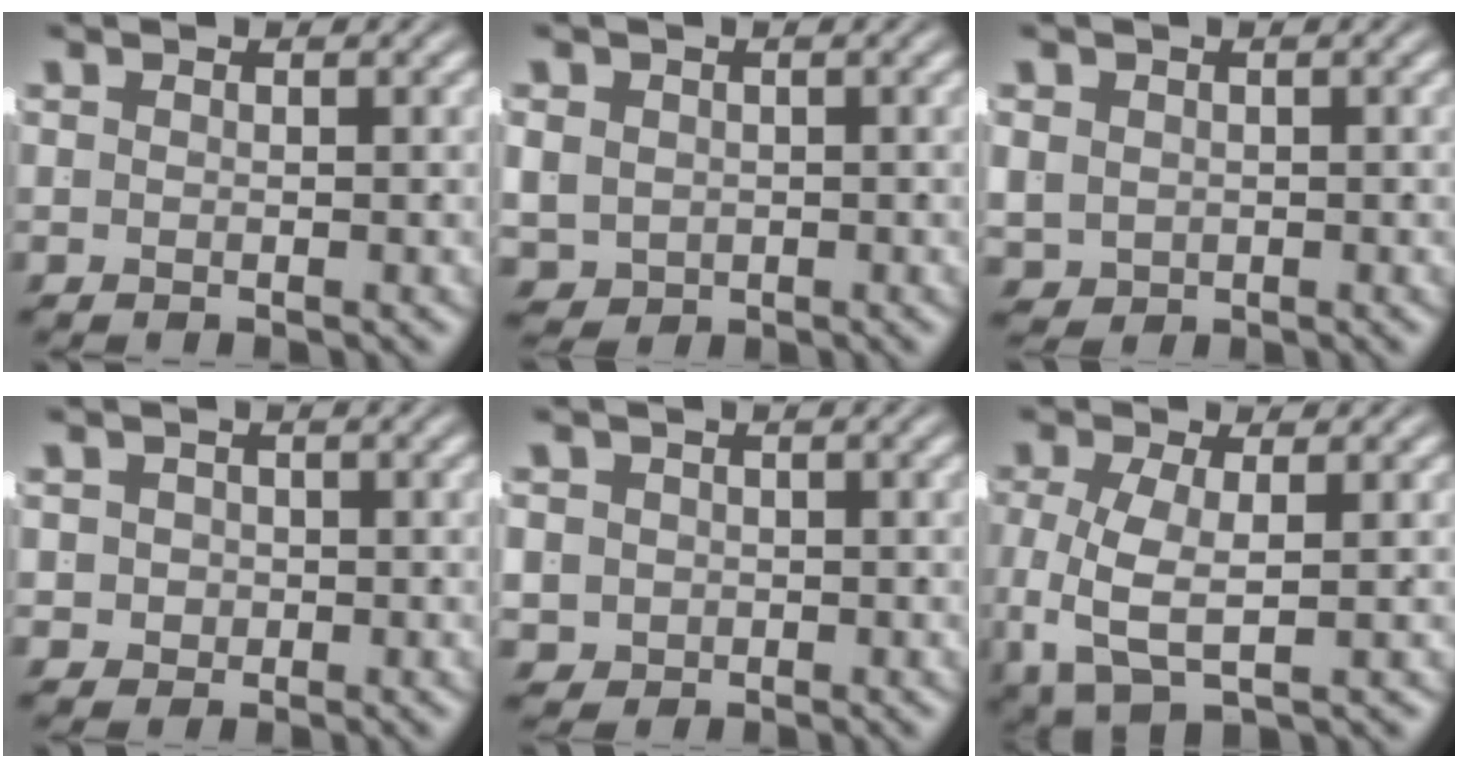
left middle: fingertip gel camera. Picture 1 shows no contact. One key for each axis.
{"total": 5.7, "fx": -1.3, "fy": 5.1, "fz": 2.3, "tx": -0.068, "ty": -0.039, "tz": -0.004}
{"total": 3.9, "fx": -0.7, "fy": 3.5, "fz": 1.5, "tx": -0.055, "ty": -0.035, "tz": 0.007}
{"total": 3.5, "fx": -0.6, "fy": 3.3, "fz": 1.0, "tx": -0.034, "ty": -0.016, "tz": -0.007}
{"total": 4.7, "fx": -1.1, "fy": 4.3, "fz": 1.6, "tx": -0.052, "ty": -0.029, "tz": -0.008}
{"total": 5.4, "fx": -0.7, "fy": 3.0, "fz": 4.5, "tx": -0.115, "ty": -0.028, "tz": 0.006}